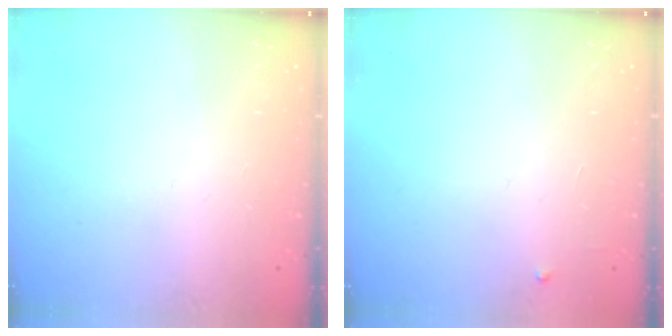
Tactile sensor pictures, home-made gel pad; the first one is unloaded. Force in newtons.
{"total": 2.6, "press": 2.6, "slide": 0.4}